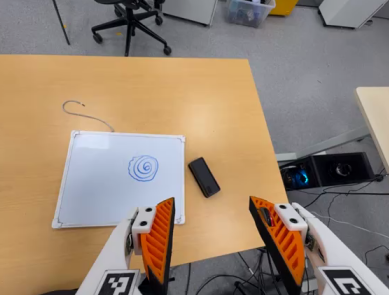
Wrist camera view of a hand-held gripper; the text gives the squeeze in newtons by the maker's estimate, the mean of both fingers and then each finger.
{"total": 0.0}